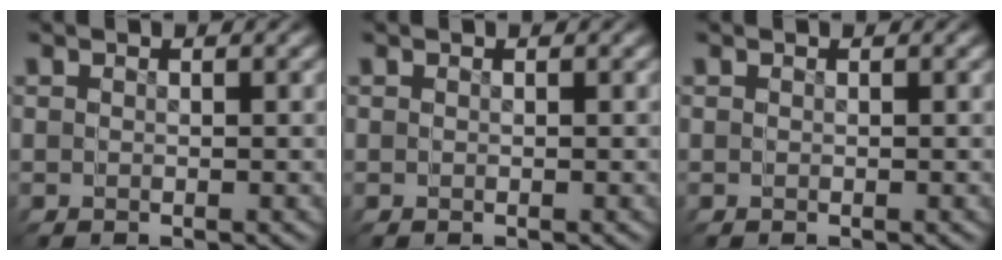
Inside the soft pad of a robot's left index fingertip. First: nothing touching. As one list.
[{"total": 0.0}, {"total": 0.0}]